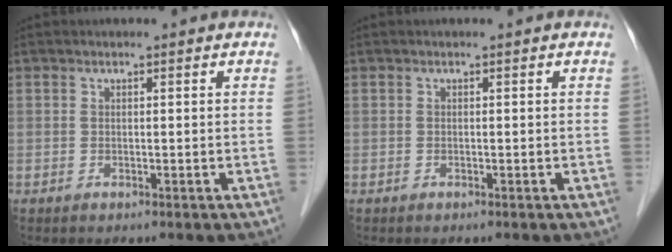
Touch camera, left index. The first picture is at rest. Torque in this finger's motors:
{"motor_torque": [0.00, 0.00, -0.01, 0.00]}